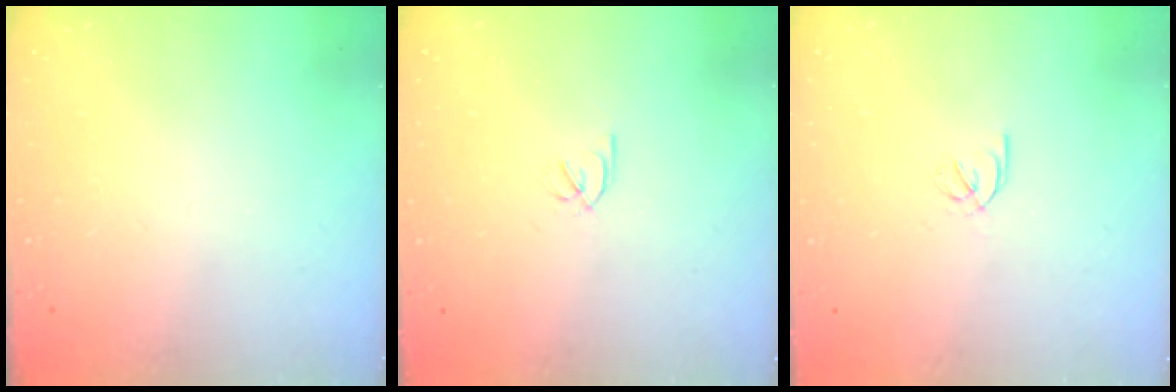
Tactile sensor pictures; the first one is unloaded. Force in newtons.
{"total": 1.8, "press": 1.7, "slide": 0.5}
{"total": 1.9, "press": 1.9, "slide": 0.3}